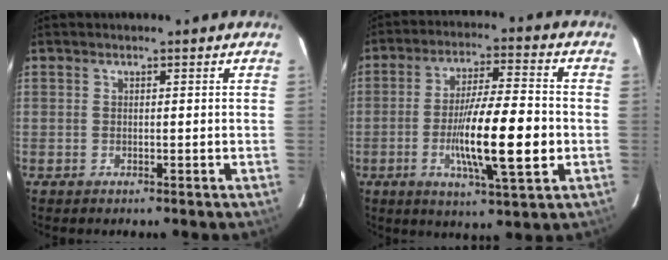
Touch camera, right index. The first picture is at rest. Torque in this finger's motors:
{"motor_torque": [1.38, -0.76, 0.95, 0.21]}